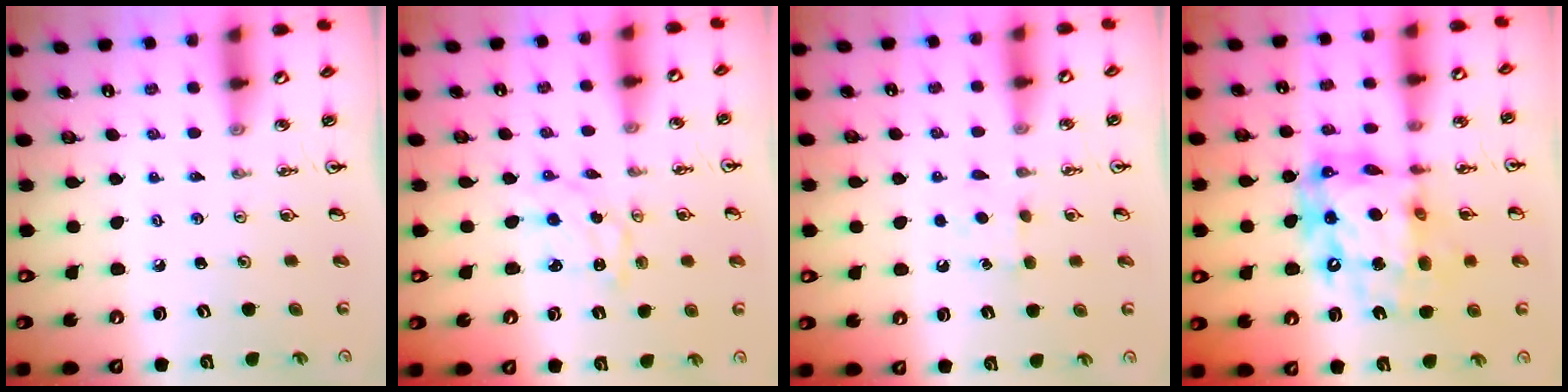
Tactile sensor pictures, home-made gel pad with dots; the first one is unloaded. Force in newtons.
{"total": 1.8, "press": 1.8, "slide": 0.1}
{"total": 6.4, "press": 6.3, "slide": 0.7}
{"total": 18.3, "press": 18.2, "slide": 1.6}